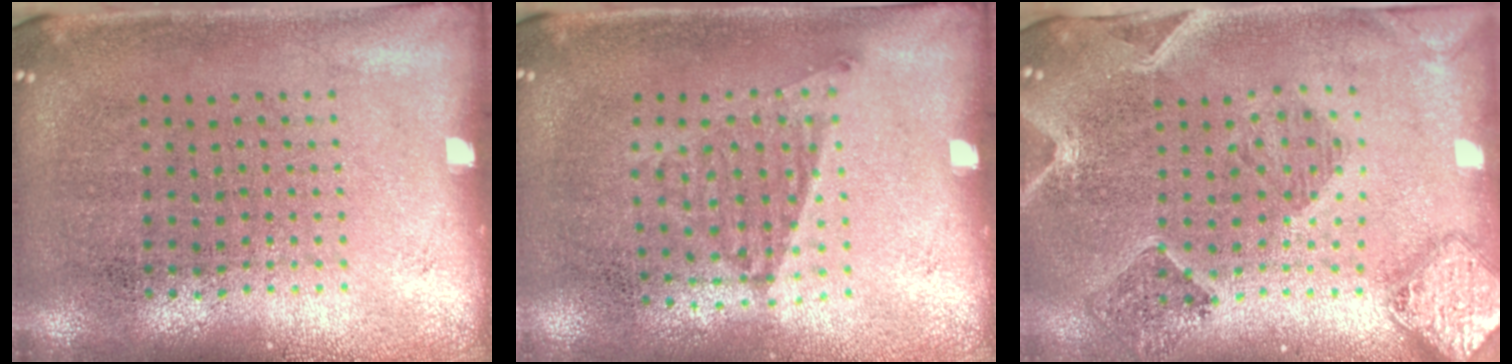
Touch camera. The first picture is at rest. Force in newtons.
{"total": 1.2, "press": 0.9, "slide": 0.7}
{"total": 1.4, "press": 1.4, "slide": 0.4}